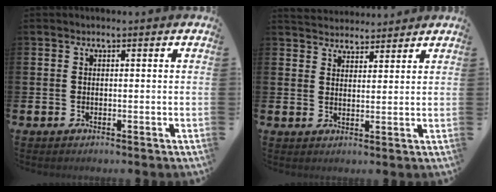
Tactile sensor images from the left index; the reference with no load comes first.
{"total": 3.5, "force": [3.4, 0.9, -0.3], "torque": [-0.004, -0.019, 0.063]}